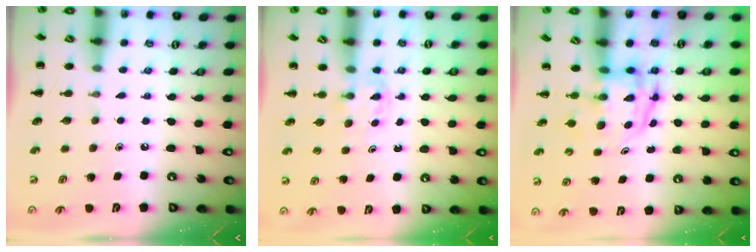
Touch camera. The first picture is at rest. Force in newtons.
{"total": 2.7, "press": 2.5, "slide": 1.0}
{"total": 3.8, "press": 3.8, "slide": 0.6}